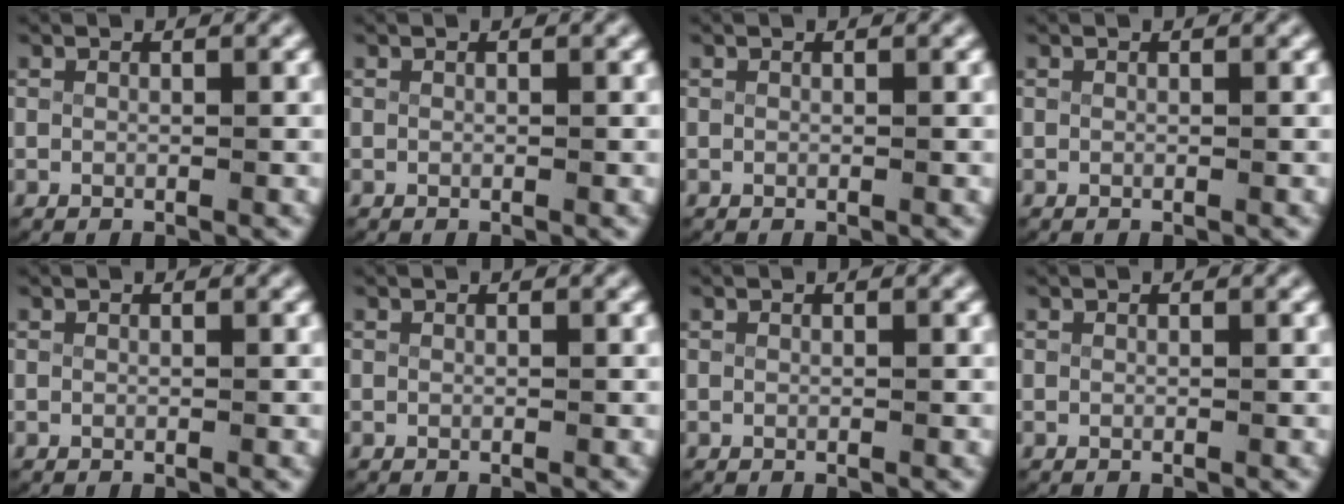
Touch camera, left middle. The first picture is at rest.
{"total": 0.0}
{"total": 0.0}
{"total": 0.0}
{"total": 0.0}
{"total": 0.0}
{"total": 0.0}
{"total": 0.0}